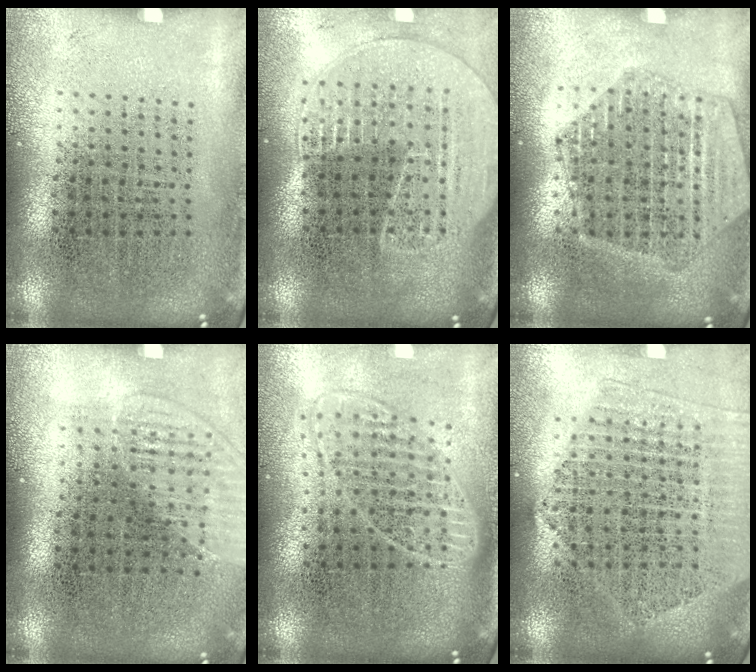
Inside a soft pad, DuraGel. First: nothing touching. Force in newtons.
{"total": 1.8, "press": 1.7, "slide": 0.7}
{"total": 1.8, "press": 1.7, "slide": 0.5}
{"total": 1.2, "press": 1.1, "slide": 0.5}
{"total": 1.8, "press": 1.4, "slide": 1.0}
{"total": 2.1, "press": 1.9, "slide": 0.8}